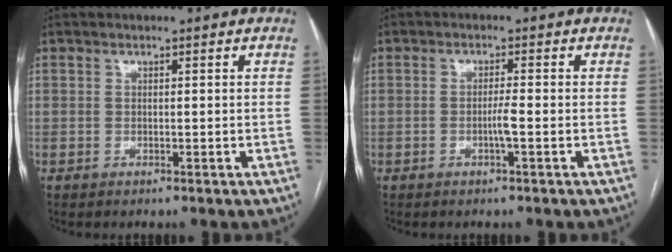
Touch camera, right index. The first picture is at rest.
{"total": 2.0, "force": [-0.6, -0.3, 1.9], "torque": [-0.033, 0.001, -0.010]}